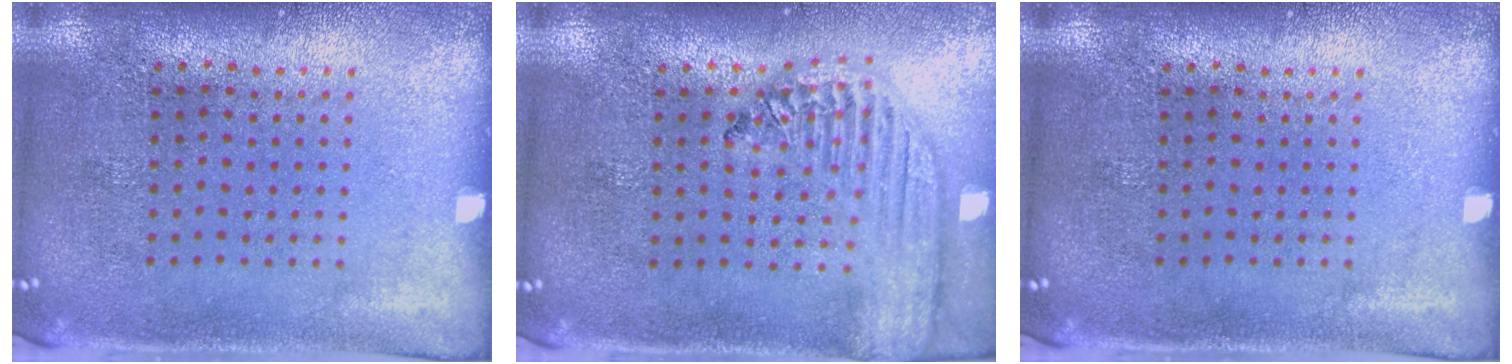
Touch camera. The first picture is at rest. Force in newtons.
{"total": 2.1, "press": 1.9, "slide": 1.0}
{"total": 0.0}